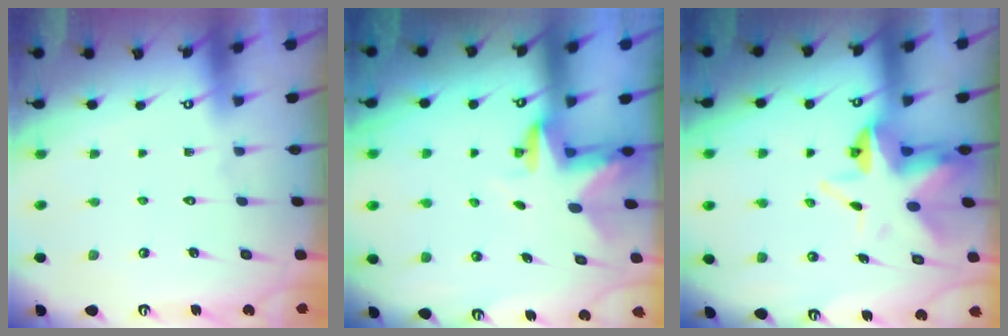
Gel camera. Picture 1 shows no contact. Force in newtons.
{"total": 3.0, "press": 3.0, "slide": 0.4}
{"total": 7.4, "press": 7.3, "slide": 1.0}